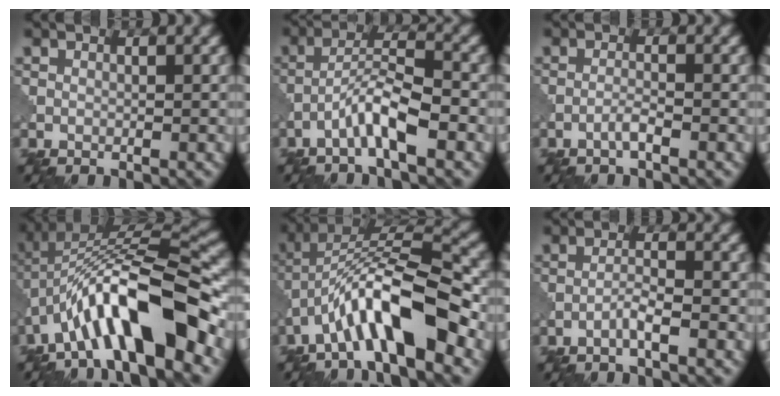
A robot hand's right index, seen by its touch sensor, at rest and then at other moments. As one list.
[{"total": 4.5, "force": [-2.5, 0.6, 3.8], "torque": [-0.070, 0.019, -0.055]}, {"total": 1.3, "force": [-0.9, 0.1, 1.0], "torque": [-0.019, 0.007, -0.021]}, {"total": 12.0, "force": [-5.3, 2.9, 10.4], "torque": [-0.172, 0.027, -0.088]}, {"total": 9.3, "force": [-4.7, 2.3, 7.7], "torque": [-0.130, 0.024, -0.086]}, {"total": 2.0, "force": [-1.2, 0.1, 1.6], "torque": [-0.029, 0.010, -0.027]}]